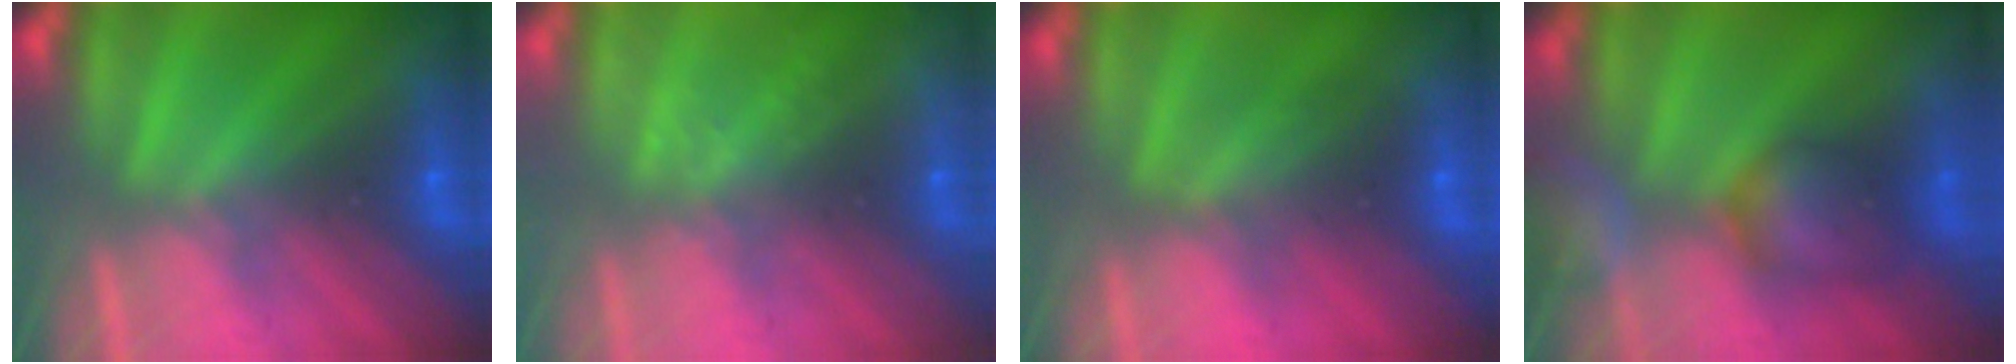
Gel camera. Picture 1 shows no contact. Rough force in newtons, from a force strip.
{"total": 2.4}
{"total": 2.5}
{"total": 6.9}